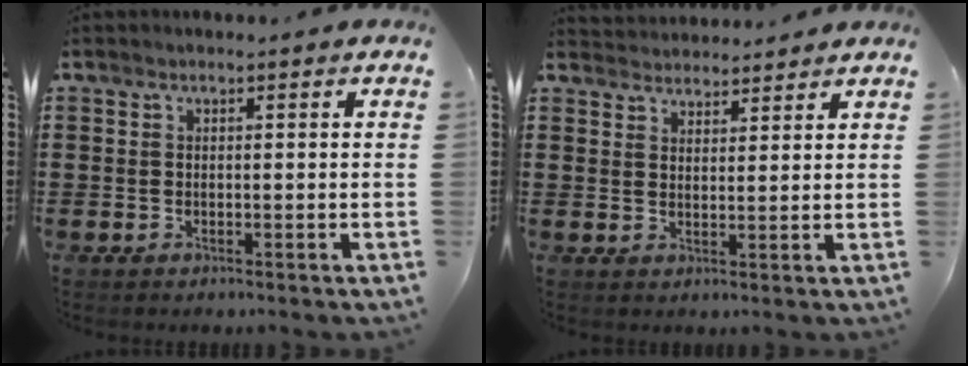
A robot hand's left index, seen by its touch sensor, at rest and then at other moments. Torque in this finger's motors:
{"motor_torque": [-0.19, -0.53, 0.19, 0.06]}